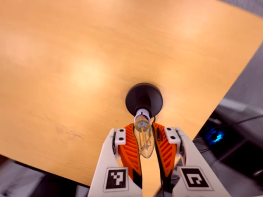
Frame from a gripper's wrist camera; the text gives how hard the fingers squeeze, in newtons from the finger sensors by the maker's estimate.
{"total": 23.5, "left": 24.4, "right": 22.6}